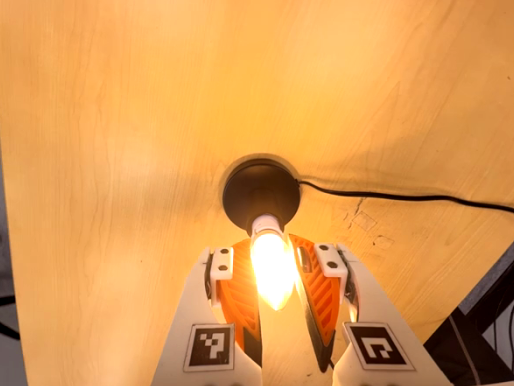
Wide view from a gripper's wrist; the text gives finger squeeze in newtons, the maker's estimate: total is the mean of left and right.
{"total": 14.1, "left": 12.4, "right": 15.7}